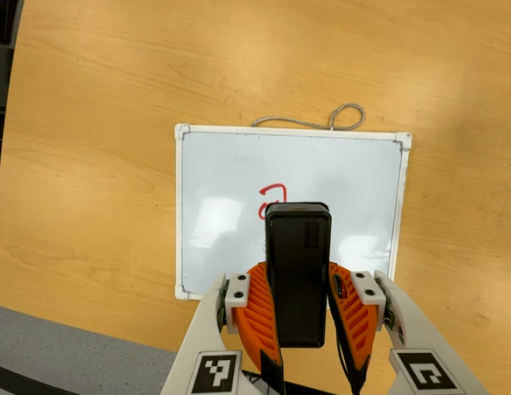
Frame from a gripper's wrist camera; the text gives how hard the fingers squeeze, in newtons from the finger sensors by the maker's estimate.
{"total": 8.3, "left": 6.5, "right": 10.2}